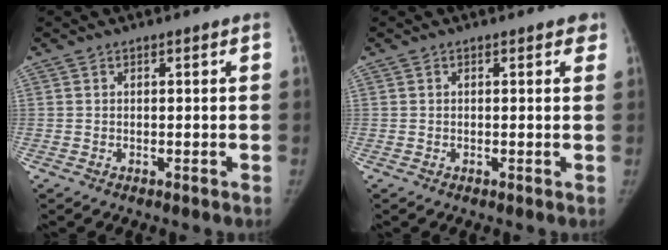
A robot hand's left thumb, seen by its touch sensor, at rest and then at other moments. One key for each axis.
{"total": 1.6, "fx": 1.0, "fy": 0.9, "fz": 0.9, "tx": 0.008, "ty": -0.002, "tz": 0.005}